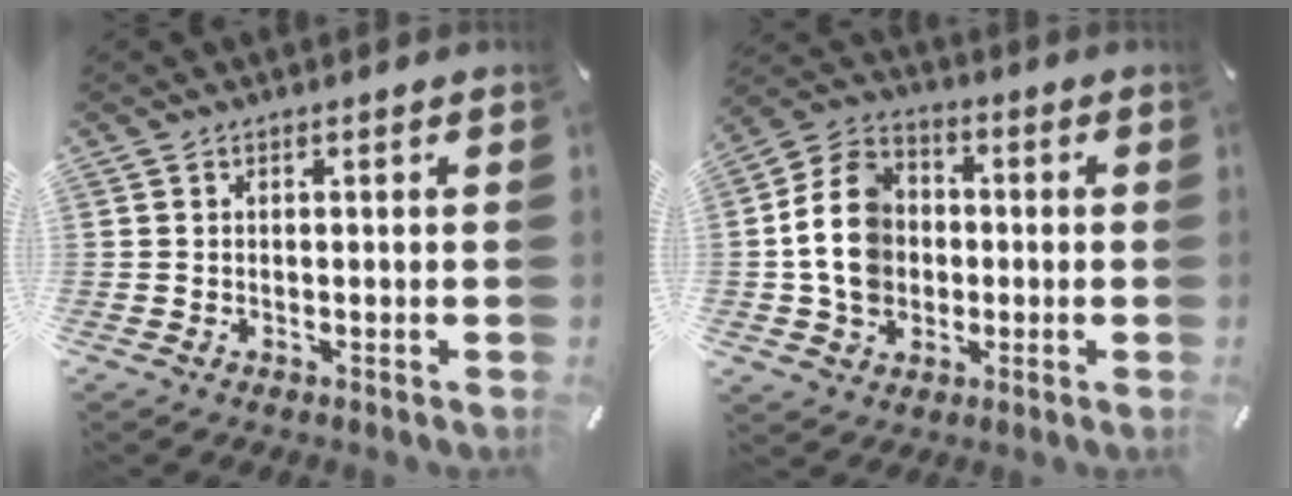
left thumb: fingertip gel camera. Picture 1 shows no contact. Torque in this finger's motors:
{"motor_torque": [1.79, 2.23, 0.78, -0.45, 0.44]}